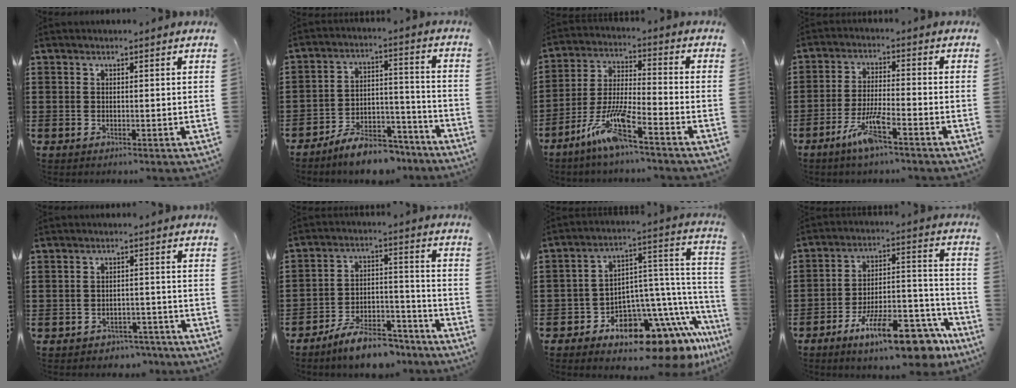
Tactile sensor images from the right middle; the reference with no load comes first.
{"total": 7.9, "force": [-7.3, 2.0, 2.4], "torque": [-0.034, 0.028, -0.137]}
{"total": 9.0, "force": [-6.4, 0.5, 6.4], "torque": [-0.148, -0.013, -0.127]}
{"total": 6.4, "force": [-4.0, 0.8, 5.0], "torque": [-0.105, -0.007, -0.074]}
{"total": 2.4, "force": [-2.4, 0.6, -0.1], "torque": [-0.007, 0.000, -0.051]}
{"total": 8.4, "force": [-7.6, 1.8, 3.1], "torque": [-0.050, 0.025, -0.142]}
{"total": 9.8, "force": [-7.1, 4.5, 4.9], "torque": [-0.083, -0.013, -0.126]}
{"total": 15.3, "force": [-11.2, 3.2, 9.9], "torque": [-0.147, 0.048, -0.188]}